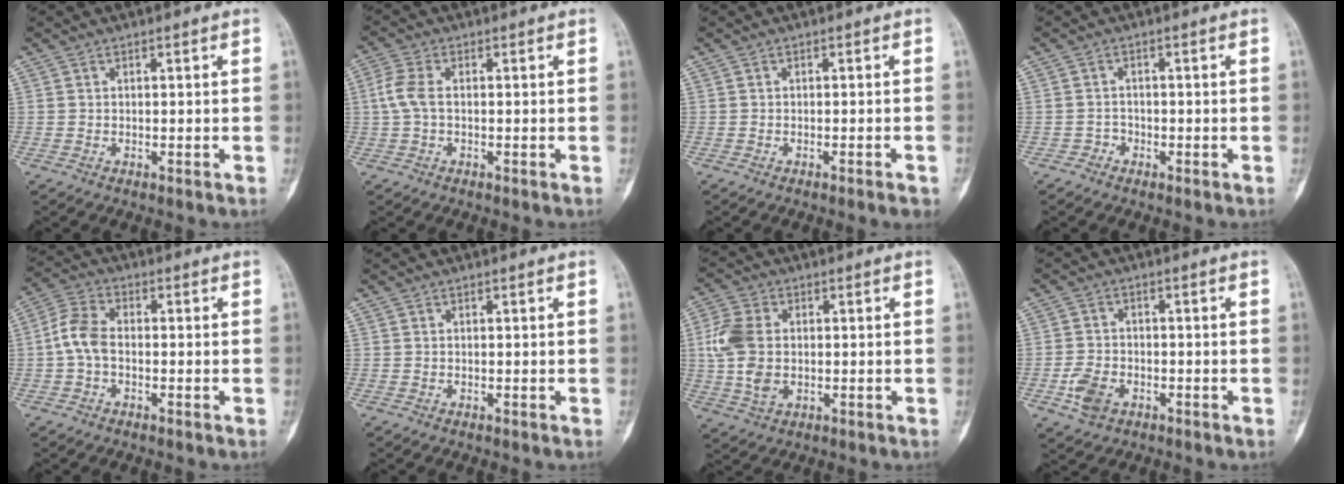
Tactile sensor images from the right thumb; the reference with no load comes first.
{"total": 4.2, "force": [-0.1, 2.2, 3.6], "torque": [-0.094, 0.008, -0.007]}
{"total": 2.2, "force": [-1.5, 0.2, 1.6], "torque": [-0.021, 0.006, -0.015]}
{"total": 1.4, "force": [-0.9, 1.1, 0.0], "torque": [0.007, 0.007, -0.023]}
{"total": 6.0, "force": [-0.9, 3.7, 4.7], "torque": [-0.093, 0.018, -0.029]}
{"total": 0.0}
{"total": 9.2, "force": [0.2, 6.2, 6.8], "torque": [-0.151, 0.004, 0.005]}
{"total": 5.3, "force": [-2.3, 3.6, 3.2], "torque": [-0.060, 0.009, -0.041]}